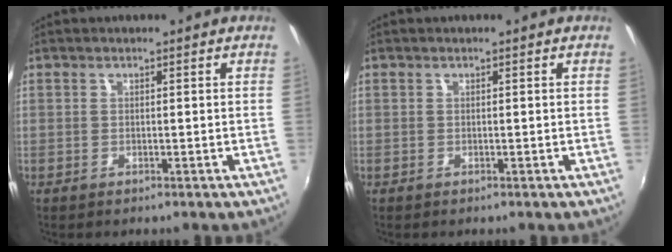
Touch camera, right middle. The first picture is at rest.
{"total": 0.0}